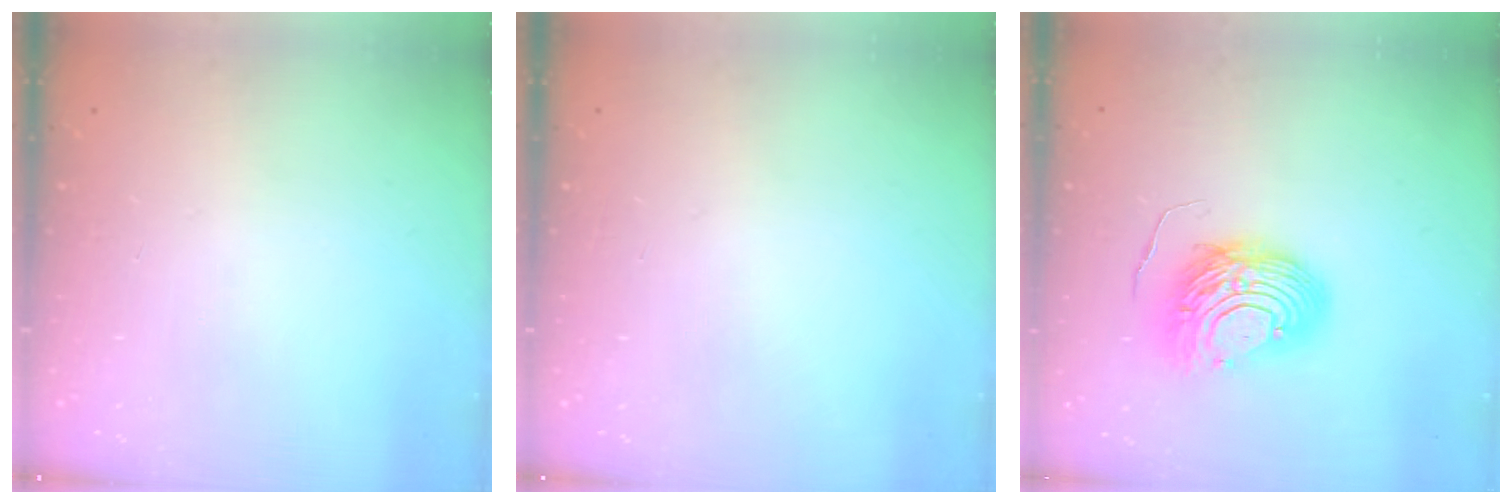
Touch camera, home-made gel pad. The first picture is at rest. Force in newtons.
{"total": 0.0}
{"total": 10.4, "press": 10.3, "slide": 1.1}